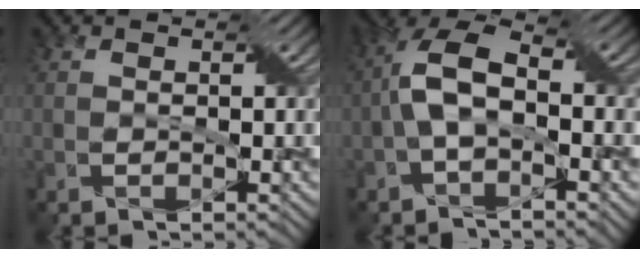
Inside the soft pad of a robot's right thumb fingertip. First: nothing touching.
{"total": 7.2, "force": [-1.1, 3.4, 6.3], "torque": [-0.139, 0.020, -0.029]}